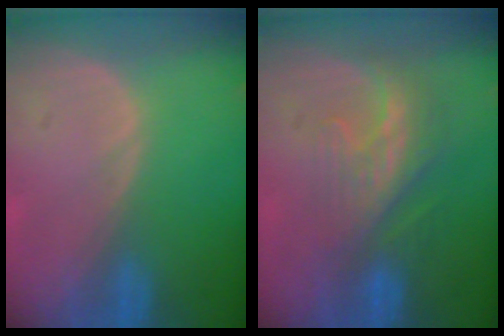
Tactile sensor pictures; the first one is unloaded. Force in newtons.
{"total": 8.4, "press": 7.2, "slide": 4.2}